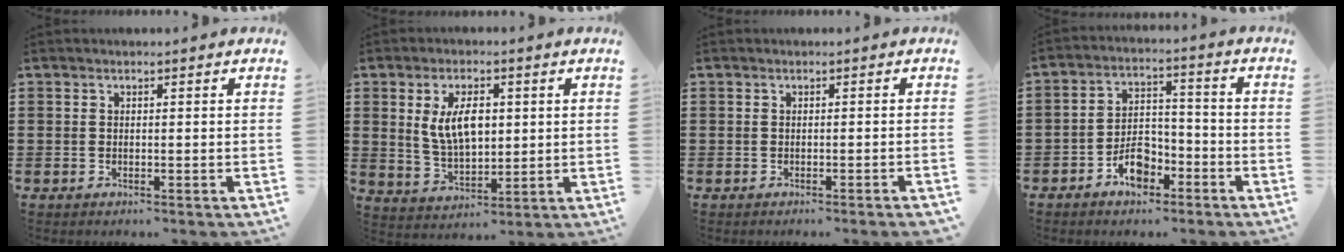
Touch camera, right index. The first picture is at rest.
{"total": 7.5, "force": [1.6, 3.8, 6.3], "torque": [-0.123, 0.007, 0.025]}
{"total": 0.8, "force": [-0.6, -0.2, 0.5], "torque": [-0.008, -0.002, -0.012]}
{"total": 6.3, "force": [-4.0, 3.3, 3.7], "torque": [-0.064, 0.015, -0.072]}